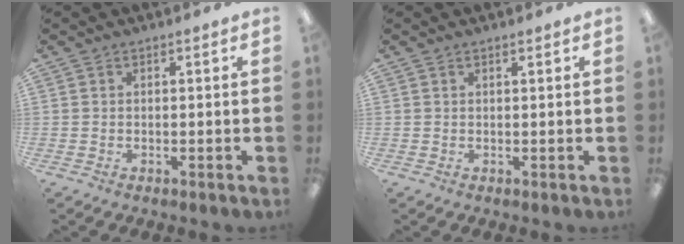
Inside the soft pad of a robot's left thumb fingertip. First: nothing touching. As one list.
[{"total": 0.5, "force": [0.4, 0.0, 0.3], "torque": [-0.006, 0.000, 0.008]}]